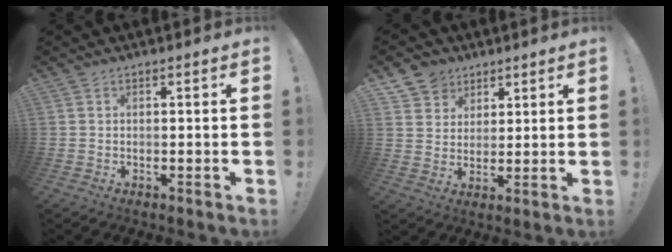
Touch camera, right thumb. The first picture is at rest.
{"total": 7.2, "force": [4.3, 5.7, 0.7], "torque": [-0.017, -0.031, 0.088]}